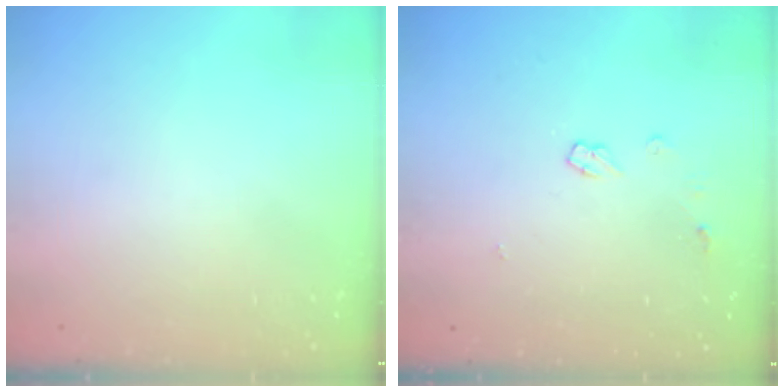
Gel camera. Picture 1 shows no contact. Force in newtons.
{"total": 4.8, "press": 4.8, "slide": 0.6}